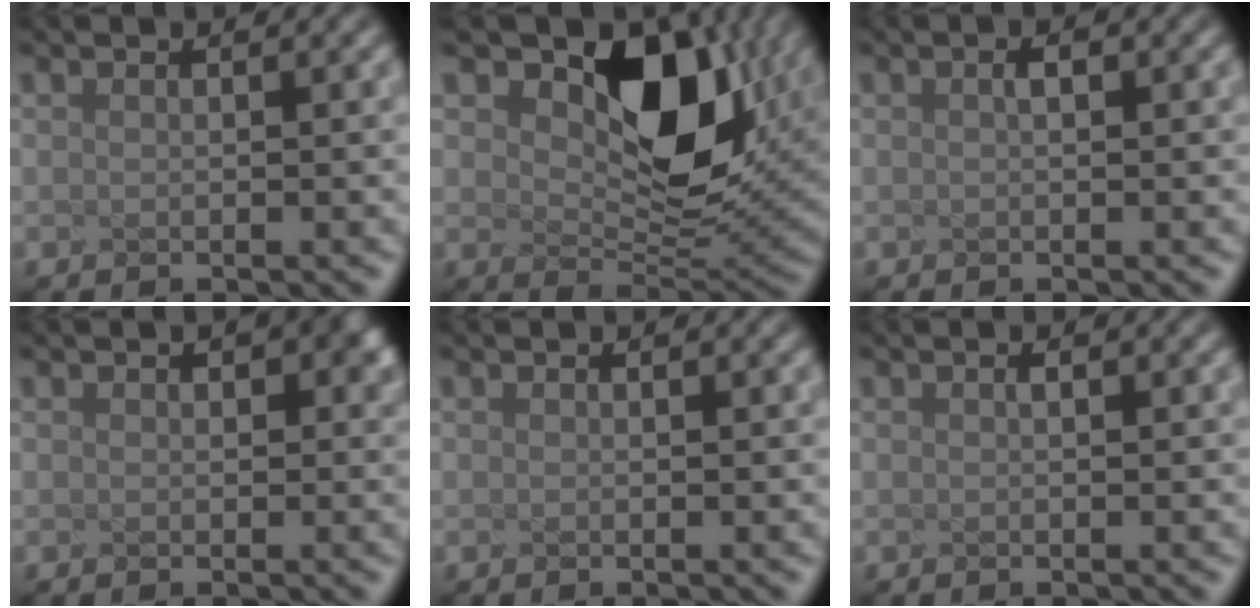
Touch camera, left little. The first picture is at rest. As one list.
[{"total": 5.7, "force": [1.8, 3.3, 4.3], "torque": [-0.093, -0.023, 0.065]}, {"total": 1.3, "force": [-1.0, -0.8, -0.3], "torque": [-0.022, -0.005, 0.018]}, {"total": 1.0, "force": [0.2, 0.2, 1.0], "torque": [-0.031, -0.003, 0.040]}, {"total": 0.0}, {"total": 0.6, "force": [-0.5, -0.3, -0.1], "torque": [-0.009, -0.010, 0.007]}]